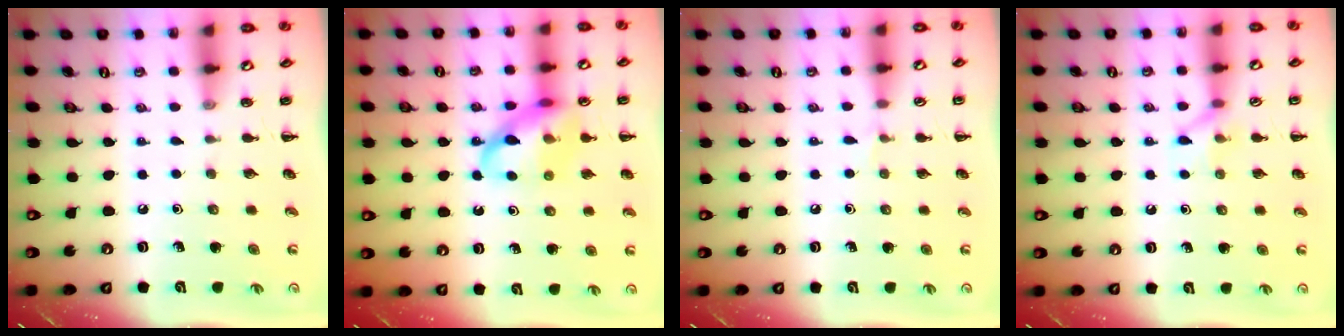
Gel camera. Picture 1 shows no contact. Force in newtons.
{"total": 13.5, "press": 13.4, "slide": 2.0}
{"total": 3.4, "press": 3.2, "slide": 1.3}
{"total": 6.4, "press": 6.3, "slide": 1.0}